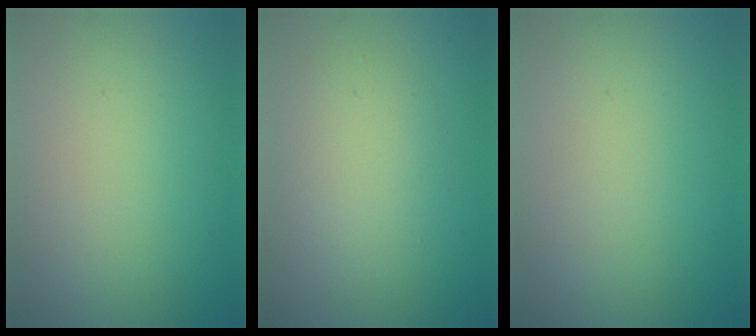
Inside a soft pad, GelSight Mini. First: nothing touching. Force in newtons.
{"total": 2.9, "press": 2.9, "slide": 0.4}
{"total": 0.0}